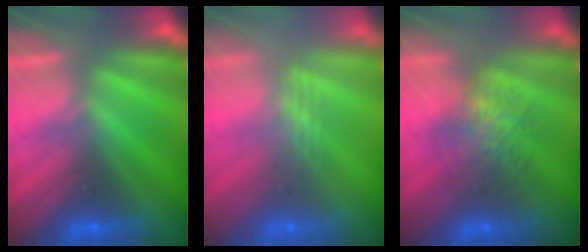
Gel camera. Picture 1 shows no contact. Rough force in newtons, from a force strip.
{"total": 2.4}
{"total": 4.6}